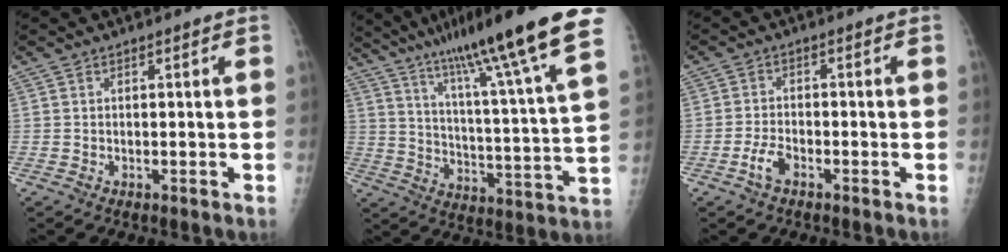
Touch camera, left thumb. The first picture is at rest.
{"total": 25.2, "force": [16.9, 1.7, 18.7], "torque": [-0.284, -0.050, 0.258]}
{"total": 3.3, "force": [-2.0, 1.6, 2.2], "torque": [-0.047, 0.013, -0.039]}